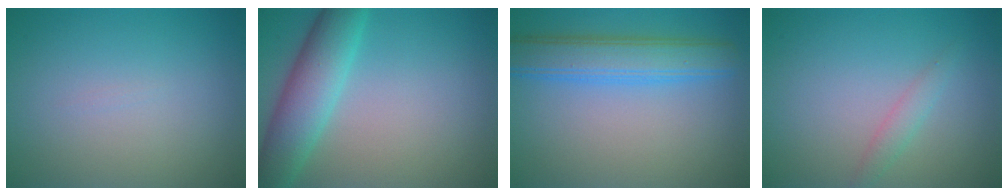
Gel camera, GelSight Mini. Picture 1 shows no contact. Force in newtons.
{"total": 5.9, "press": 5.9, "slide": 0.3}
{"total": 5.2, "press": 5.2, "slide": 0.1}
{"total": 1.3, "press": 1.3, "slide": 0.0}